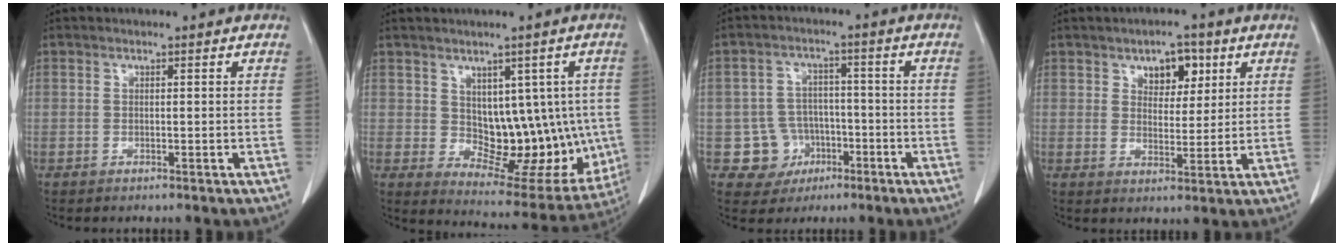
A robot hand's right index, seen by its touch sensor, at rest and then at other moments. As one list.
[{"total": 13.4, "force": [0.3, 7.5, 11.1], "torque": [-0.120, 0.009, 0.032]}, {"total": 6.7, "force": [-2.3, 6.2, 0.6], "torque": [-0.003, 0.015, -0.029]}, {"total": 5.7, "force": [2.9, 3.2, 3.7], "torque": [-0.048, 0.006, 0.046]}]